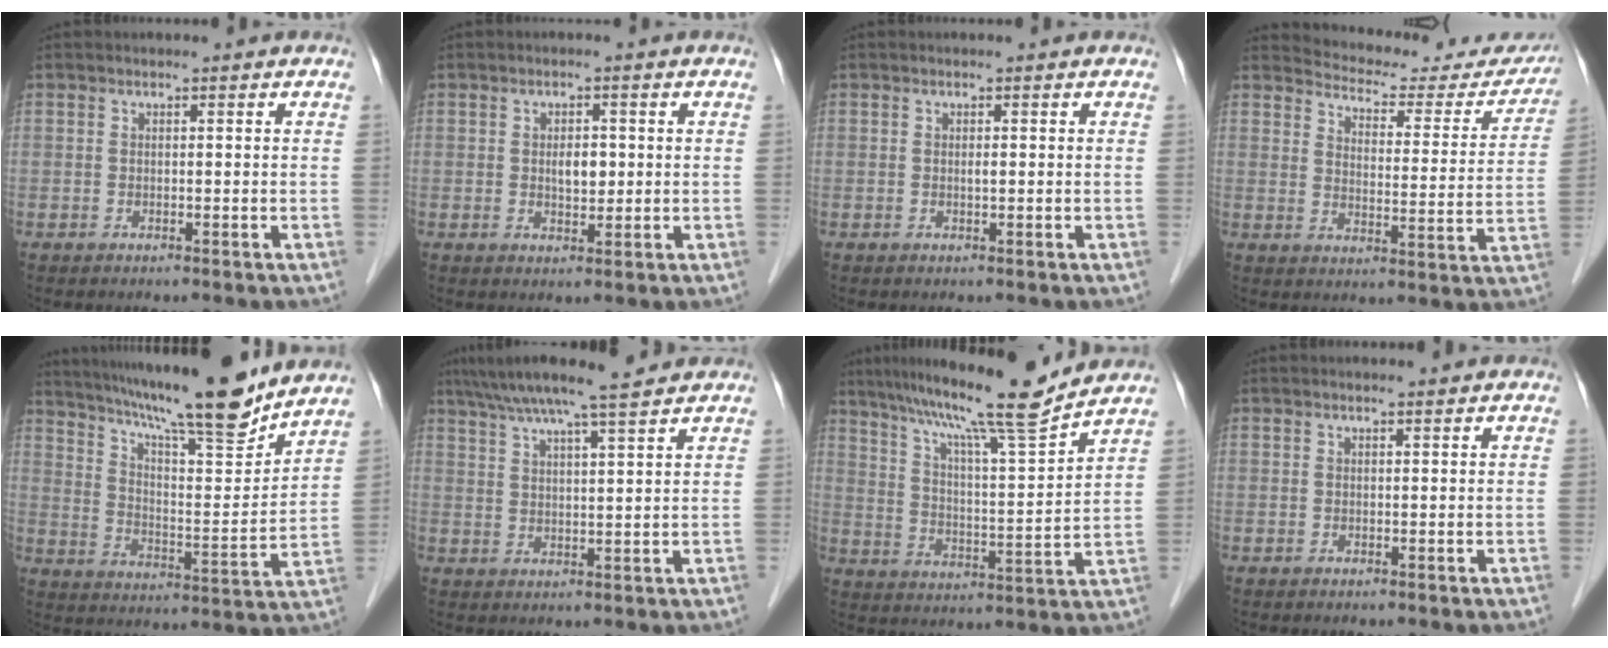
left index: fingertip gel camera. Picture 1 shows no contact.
{"total": 2.9, "force": [0.3, 1.5, 2.5], "torque": [-0.041, 0.000, 0.006]}
{"total": 0.6, "force": [0.1, 0.1, 0.5], "torque": [-0.014, -0.001, 0.001]}
{"total": 17.9, "force": [17.1, 4.3, 3.1], "torque": [-0.023, -0.041, 0.198]}
{"total": 20.1, "force": [17.0, 1.1, 10.6], "torque": [-0.174, 0.000, 0.264]}
{"total": 11.6, "force": [9.8, -0.1, 6.3], "torque": [-0.108, 0.026, 0.146]}
{"total": 15.1, "force": [12.7, -1.3, 7.9], "torque": [-0.136, 0.001, 0.203]}
{"total": 1.2, "force": [1.1, 0.0, 0.5], "torque": [-0.010, 0.009, 0.019]}